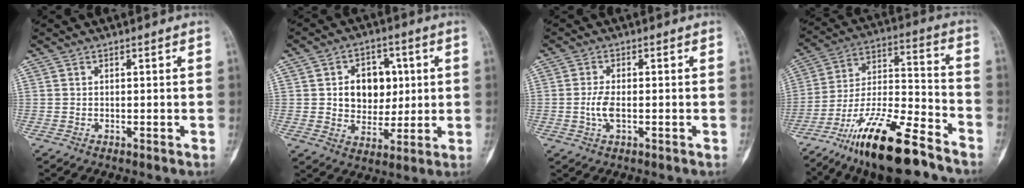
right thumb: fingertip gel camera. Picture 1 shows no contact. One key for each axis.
{"total": 10.7, "fx": 1.8, "fy": 8.2, "fz": 6.6, "tx": -0.045, "ty": -0.002, "tz": 0.033}
{"total": 3.5, "fx": -0.5, "fy": 1.5, "fz": 3.1, "tx": -0.071, "ty": 0.002, "tz": -0.011}
{"total": 20.7, "fx": -14.7, "fy": 5.2, "fz": 13.6, "tx": -0.258, "ty": 0.078, "tz": -0.259}